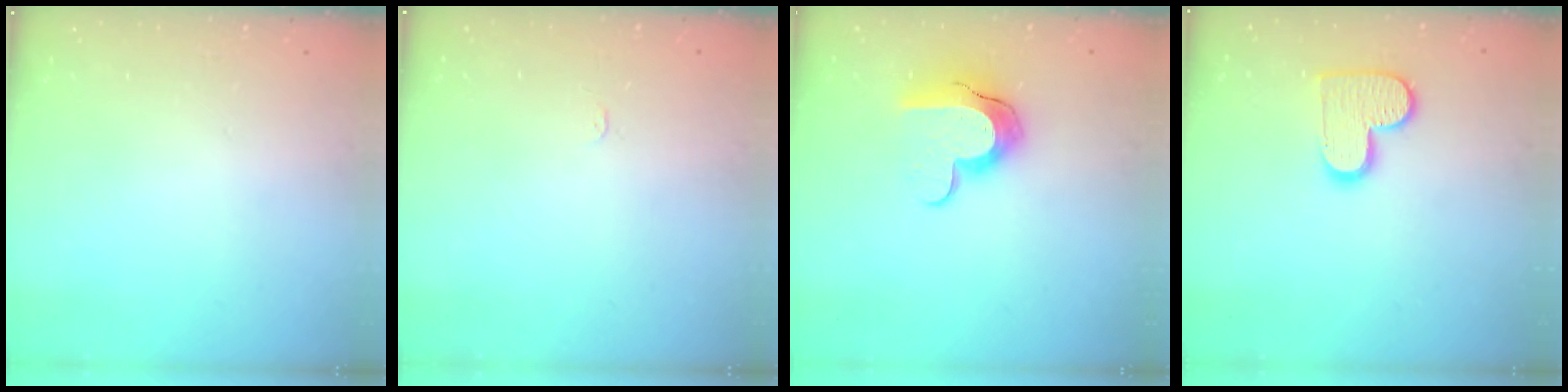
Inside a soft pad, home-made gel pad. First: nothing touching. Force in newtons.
{"total": 2.4, "press": 2.4, "slide": 0.3}
{"total": 11.1, "press": 11.1, "slide": 0.8}
{"total": 11.7, "press": 11.6, "slide": 0.6}